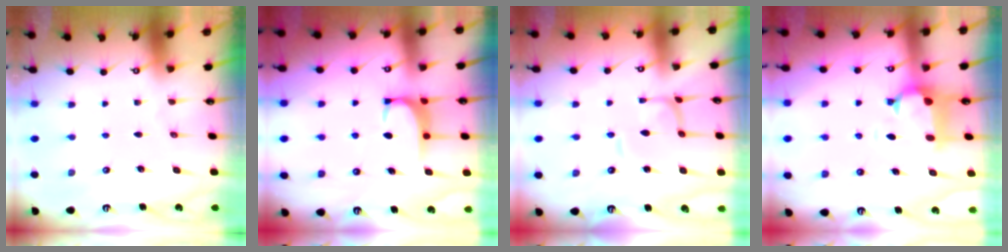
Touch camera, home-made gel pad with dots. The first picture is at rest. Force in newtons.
{"total": 1.7, "press": 1.7, "slide": 0.5}
{"total": 0.9, "press": 0.9, "slide": 0.2}
{"total": 1.4, "press": 0.7, "slide": 1.2}